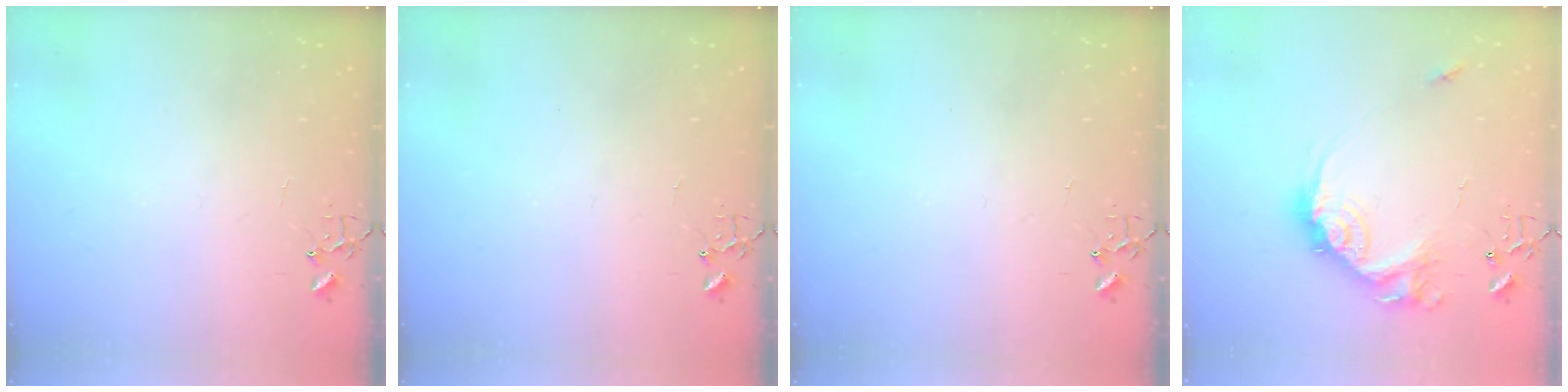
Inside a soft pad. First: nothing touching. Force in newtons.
{"total": 0.0}
{"total": 0.0}
{"total": 16.6, "press": 16.6, "slide": 0.9}